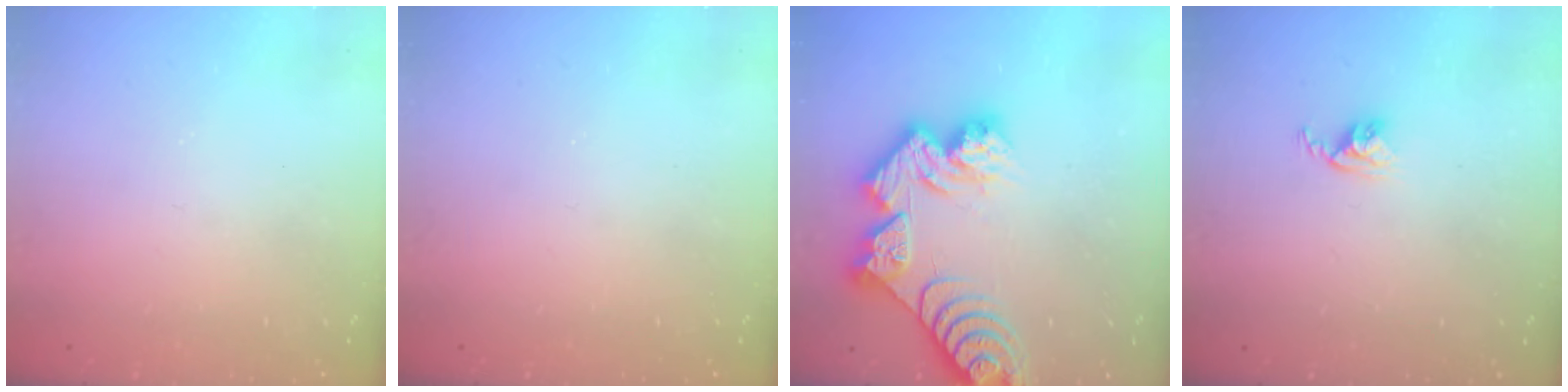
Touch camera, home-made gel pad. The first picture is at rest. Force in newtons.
{"total": 0.0}
{"total": 15.1, "press": 15.0, "slide": 1.4}
{"total": 3.9, "press": 3.9, "slide": 0.2}